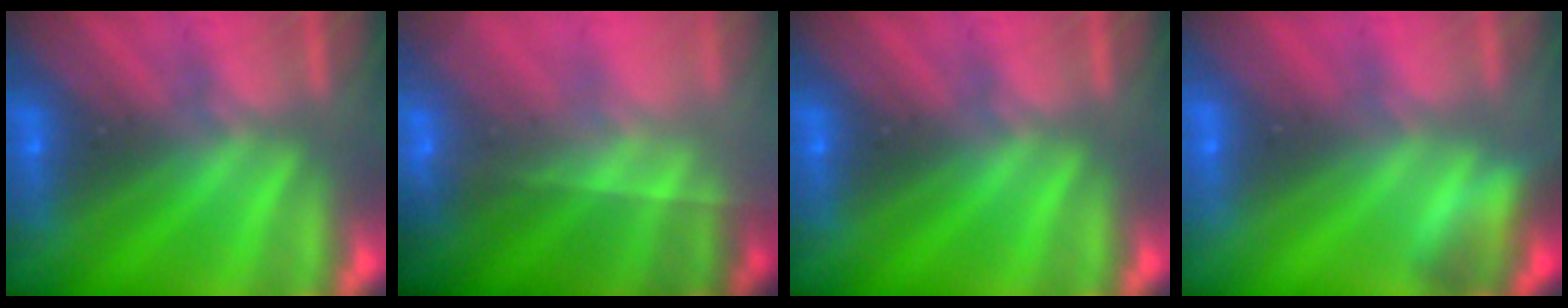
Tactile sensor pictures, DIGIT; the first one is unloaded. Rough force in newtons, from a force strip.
{"total": 8.4}
{"total": 0.0}
{"total": 2.7}